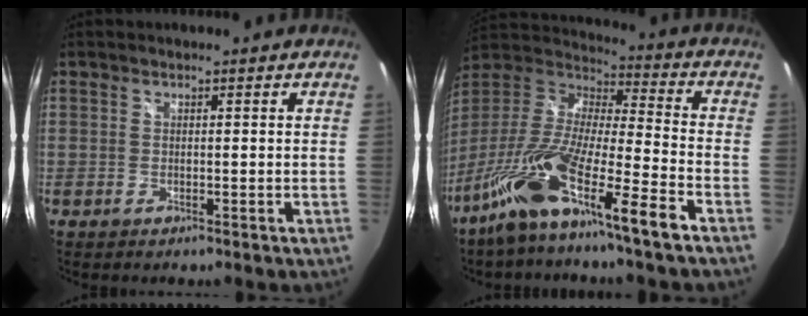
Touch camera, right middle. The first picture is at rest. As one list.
[{"total": 18.4, "force": [-11.7, 1.3, 14.1], "torque": [-0.274, -0.025, -0.224]}]